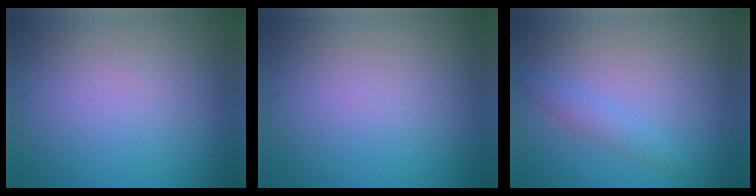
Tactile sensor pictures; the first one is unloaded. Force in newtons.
{"total": 0.0}
{"total": 1.7, "press": 1.6, "slide": 0.0}